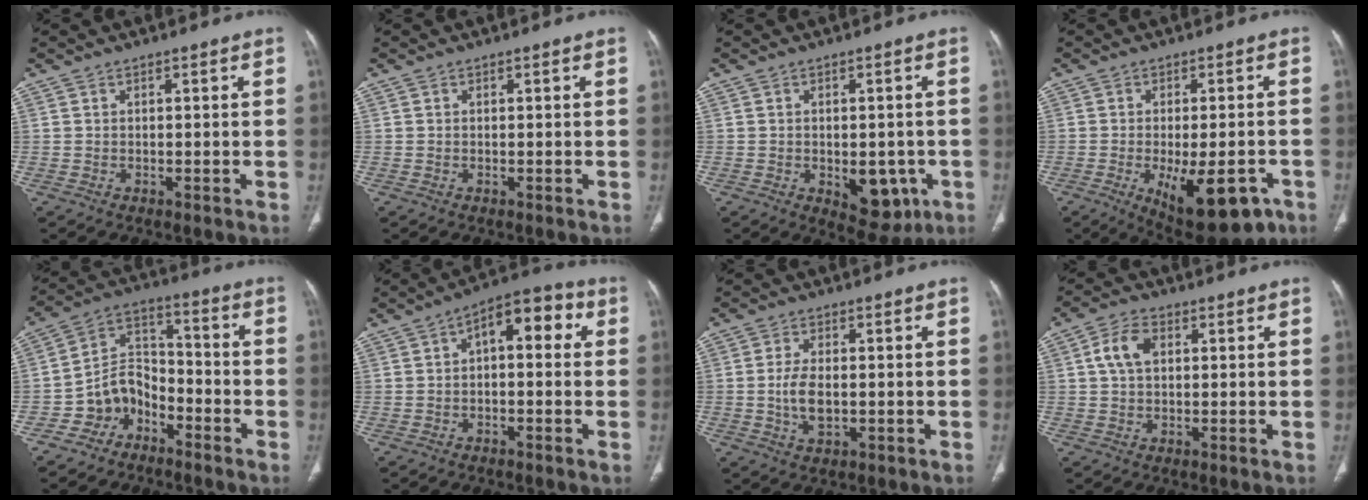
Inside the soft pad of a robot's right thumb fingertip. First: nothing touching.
{"total": 0.0}
{"total": 8.5, "force": [-2.5, 5.0, 6.4], "torque": [-0.049, 0.002, -0.018]}
{"total": 14.9, "force": [-6.6, 6.3, 11.8], "torque": [-0.139, 0.008, -0.077]}
{"total": 9.8, "force": [-5.4, 7.1, 4.0], "torque": [-0.043, 0.071, -0.109]}
{"total": 9.4, "force": [1.7, 4.9, 7.9], "torque": [-0.081, 0.031, 0.012]}
{"total": 5.6, "force": [-0.5, 3.0, 4.7], "torque": [-0.093, -0.002, -0.007]}
{"total": 5.9, "force": [1.4, 3.9, 4.3], "torque": [-0.081, 0.012, 0.023]}